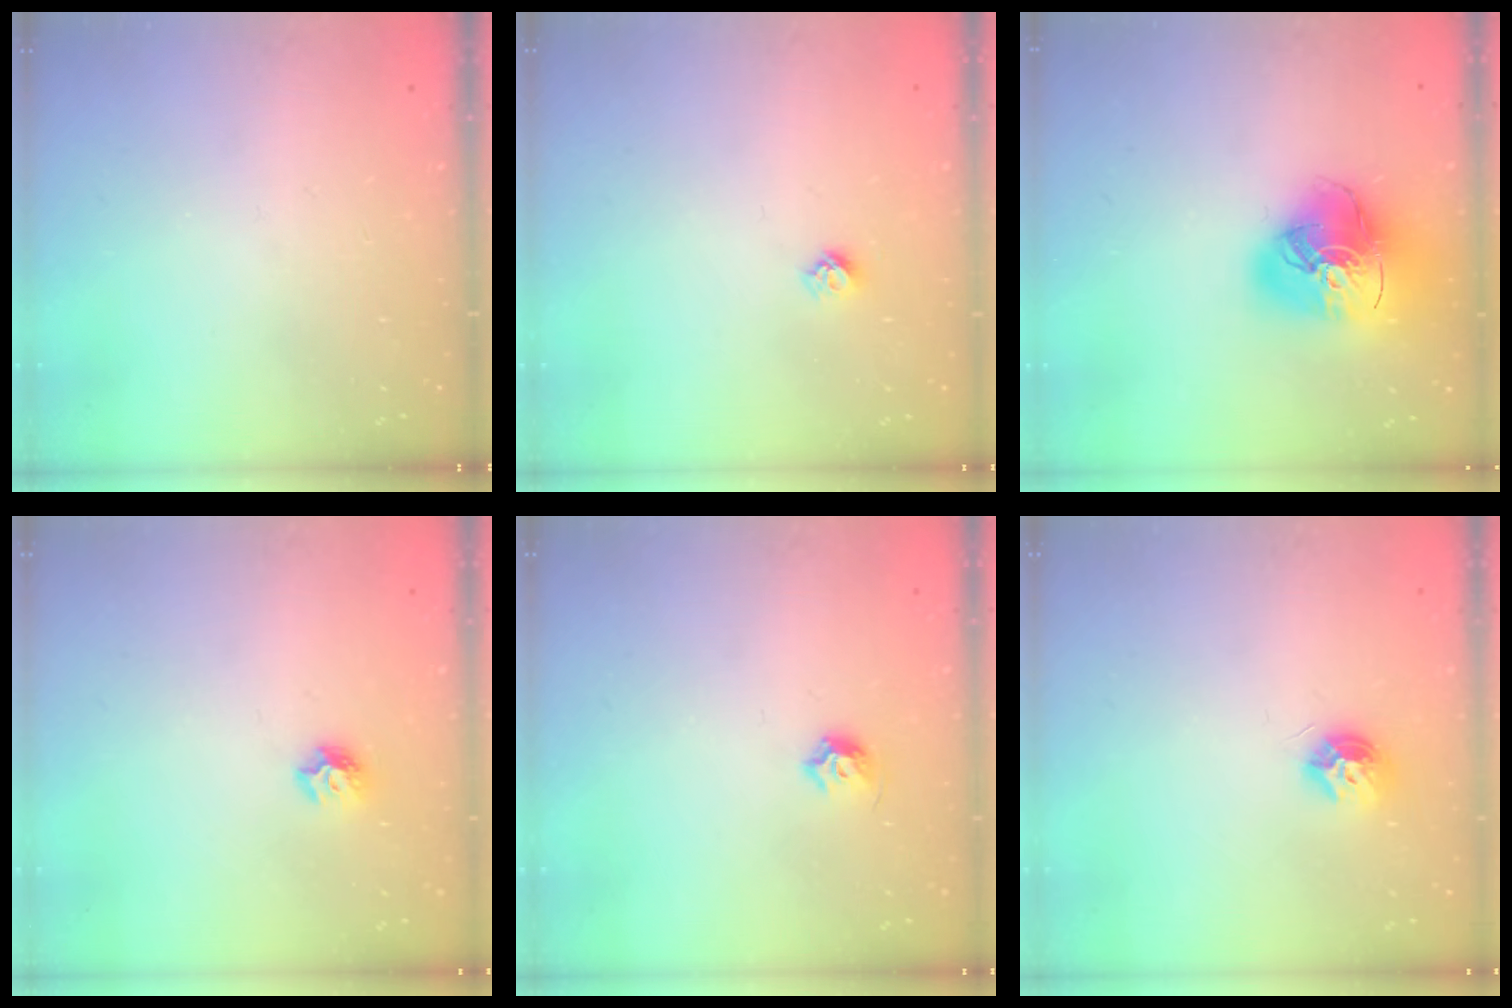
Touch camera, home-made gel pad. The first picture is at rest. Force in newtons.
{"total": 4.3, "press": 4.2, "slide": 0.6}
{"total": 20.2, "press": 20.1, "slide": 2.2}
{"total": 5.1, "press": 5.0, "slide": 0.6}
{"total": 4.9, "press": 4.8, "slide": 0.9}
{"total": 8.9, "press": 8.9, "slide": 0.2}